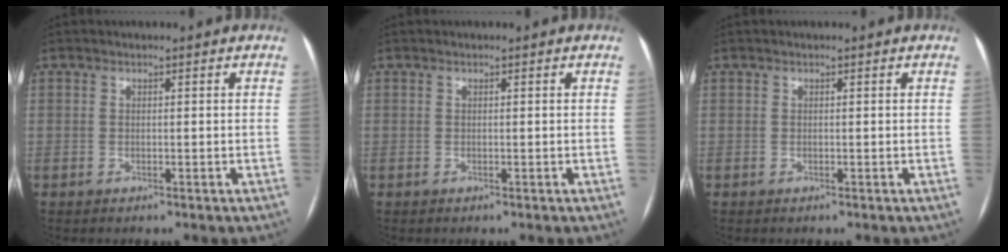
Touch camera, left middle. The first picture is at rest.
{"total": 0.0}
{"total": 0.0}